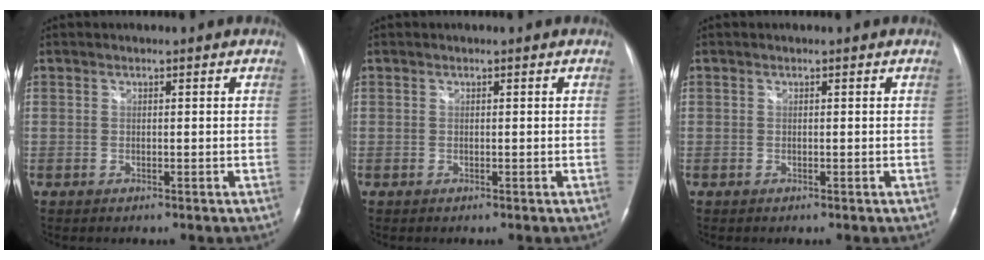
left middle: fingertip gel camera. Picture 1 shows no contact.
{"total": 0.0}
{"total": 0.0}